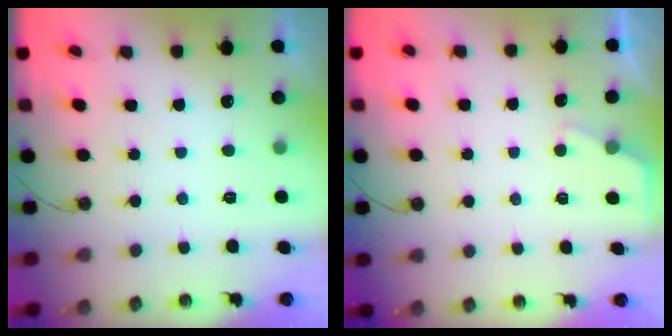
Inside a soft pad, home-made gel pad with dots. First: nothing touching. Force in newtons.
{"total": 2.3, "press": 2.3, "slide": 0.3}